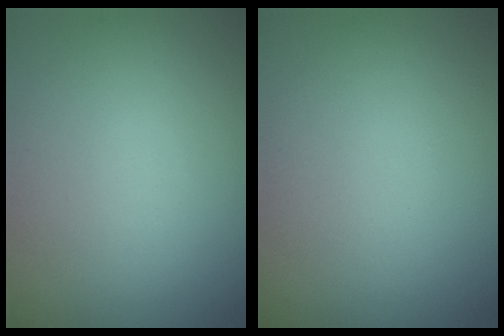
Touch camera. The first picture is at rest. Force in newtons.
{"total": 0.0}